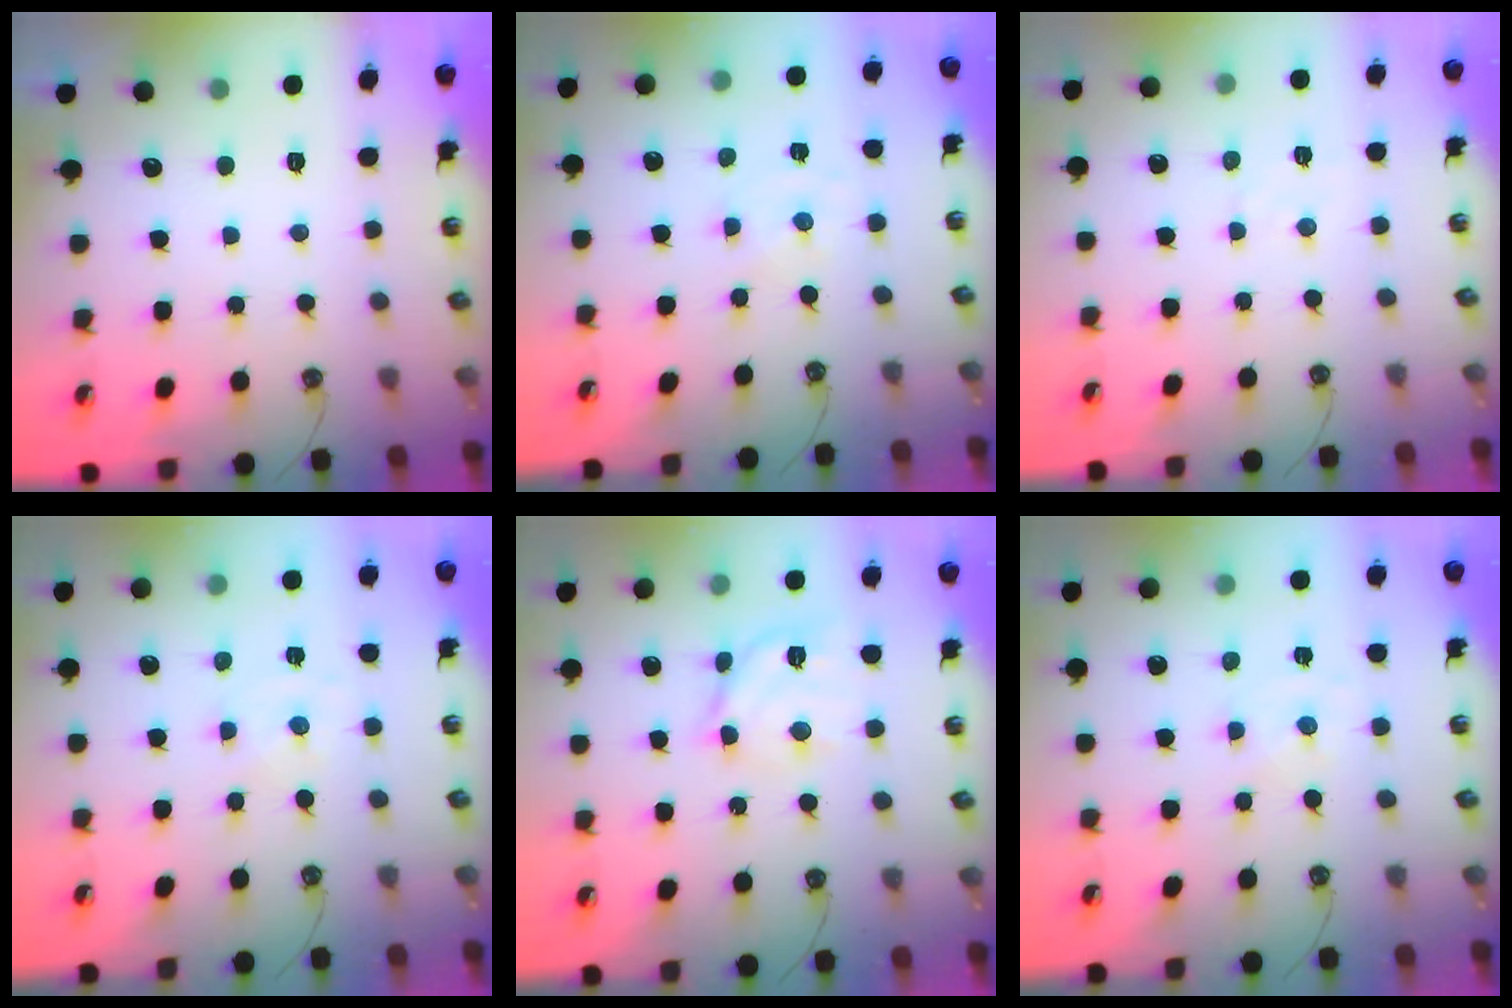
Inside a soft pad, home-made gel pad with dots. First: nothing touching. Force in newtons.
{"total": 0.0}
{"total": 3.2, "press": 3.1, "slide": 0.5}
{"total": 0.0}
{"total": 13.1, "press": 13.0, "slide": 1.3}
{"total": 0.0}